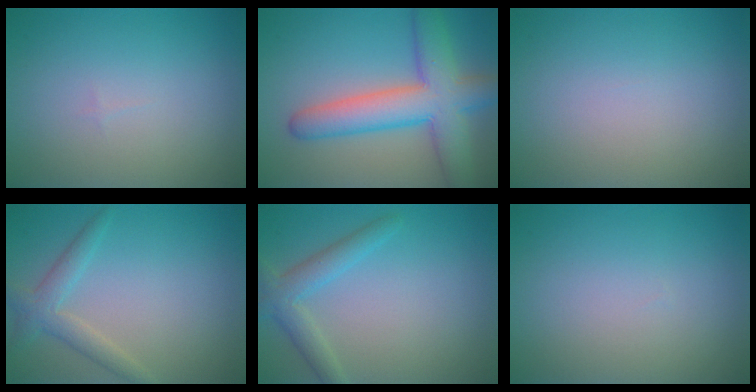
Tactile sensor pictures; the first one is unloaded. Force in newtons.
{"total": 7.9, "press": 7.9, "slide": 0.4}
{"total": 0.0}
{"total": 2.6, "press": 2.6, "slide": 0.2}
{"total": 2.8, "press": 2.8, "slide": 0.1}
{"total": 0.0}